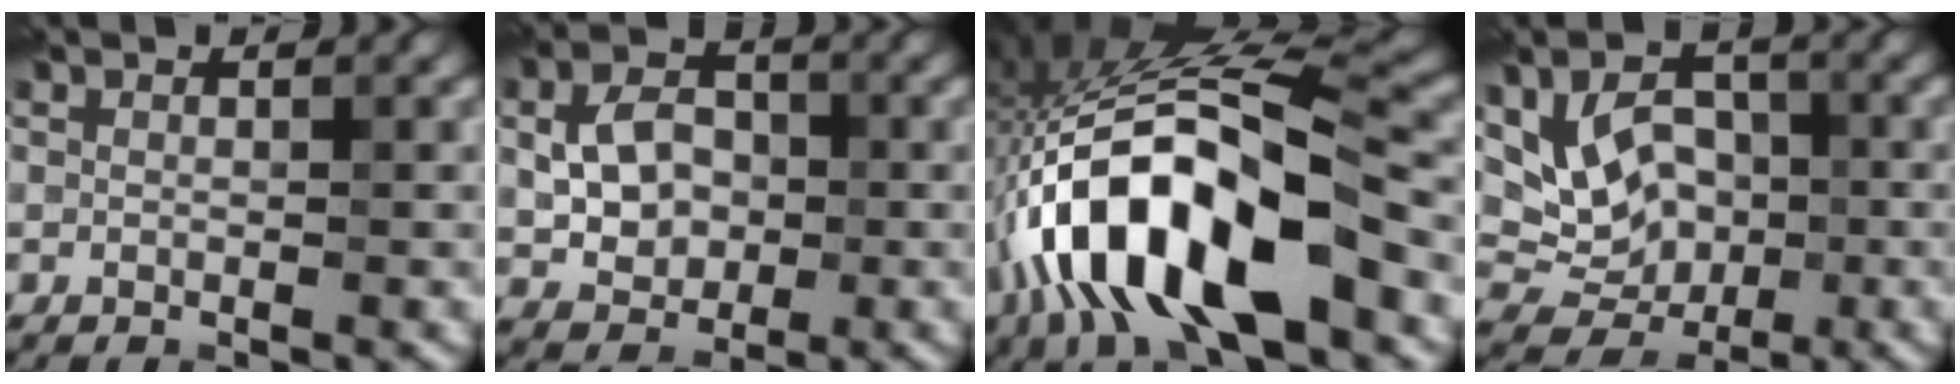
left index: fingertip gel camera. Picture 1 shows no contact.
{"total": 4.6, "force": [-0.2, 3.3, 3.2], "torque": [-0.060, 0.009, 0.000]}
{"total": 13.4, "force": [-5.2, 4.9, 11.3], "torque": [-0.207, 0.020, -0.094]}
{"total": 7.7, "force": [0.6, 5.8, 5.0], "torque": [-0.075, 0.004, 0.011]}